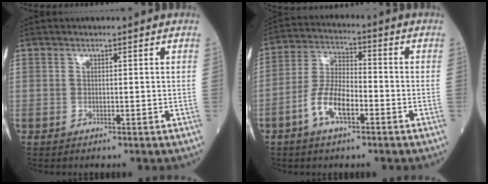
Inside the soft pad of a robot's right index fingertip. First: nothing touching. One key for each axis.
{"total": 8.0, "fx": -3.5, "fy": 2.9, "fz": 6.5, "tx": -0.139, "ty": 0.008, "tz": -0.067}